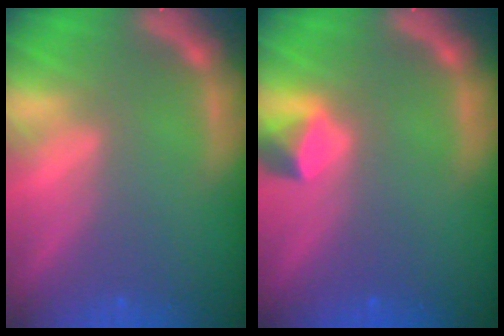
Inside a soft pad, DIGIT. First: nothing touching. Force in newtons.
{"total": 1.9}